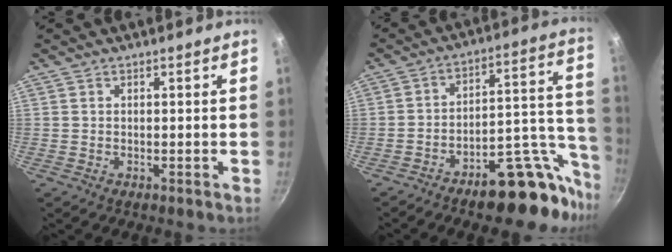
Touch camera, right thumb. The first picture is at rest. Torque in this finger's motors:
{"motor_torque": [2.58, 0.63, -0.06, -0.10, 0.31]}